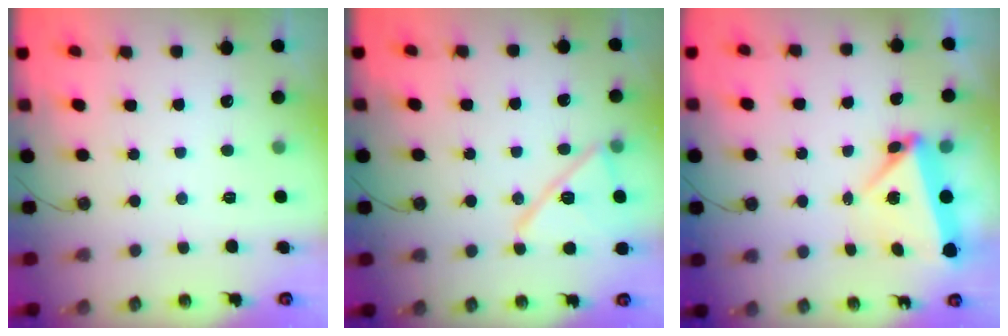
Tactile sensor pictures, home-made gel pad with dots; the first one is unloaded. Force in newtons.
{"total": 14.7, "press": 14.6, "slide": 1.2}
{"total": 5.5, "press": 5.3, "slide": 1.4}